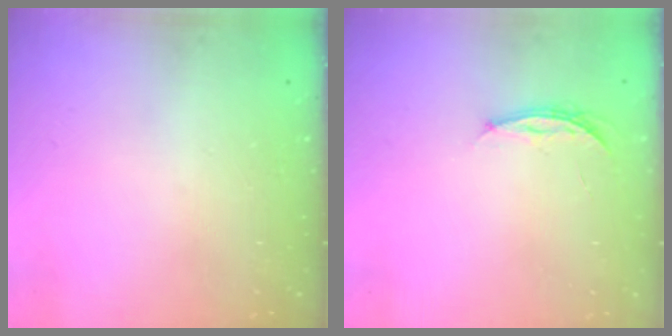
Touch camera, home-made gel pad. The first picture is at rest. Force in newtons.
{"total": 3.8, "press": 3.8, "slide": 0.5}